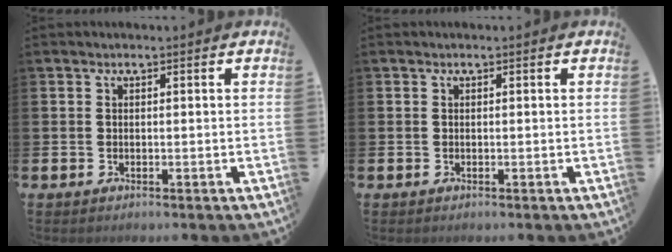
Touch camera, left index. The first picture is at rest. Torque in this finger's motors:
{"motor_torque": [-0.01, 0.00, 0.00, 0.00]}